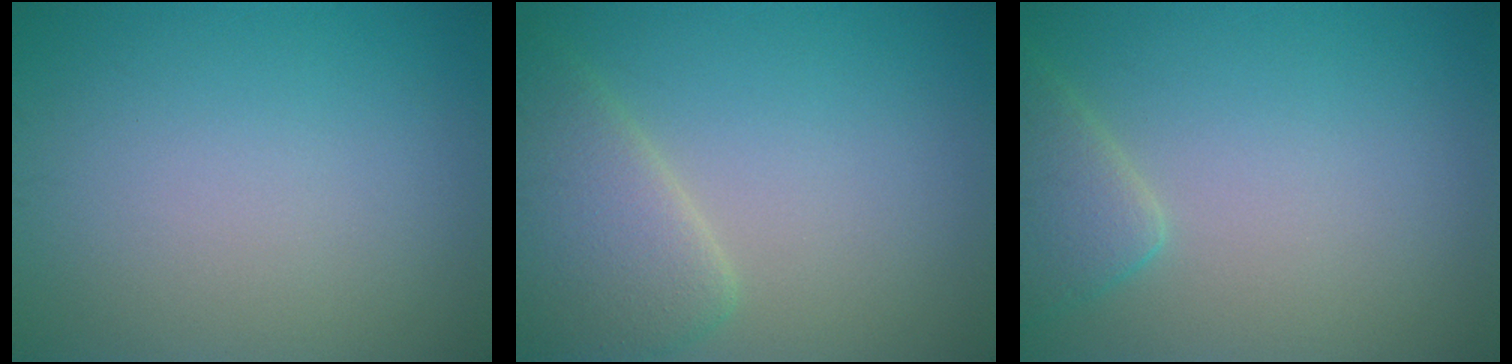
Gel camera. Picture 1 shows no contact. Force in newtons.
{"total": 4.9, "press": 4.8, "slide": 0.5}
{"total": 2.9, "press": 2.9, "slide": 0.2}